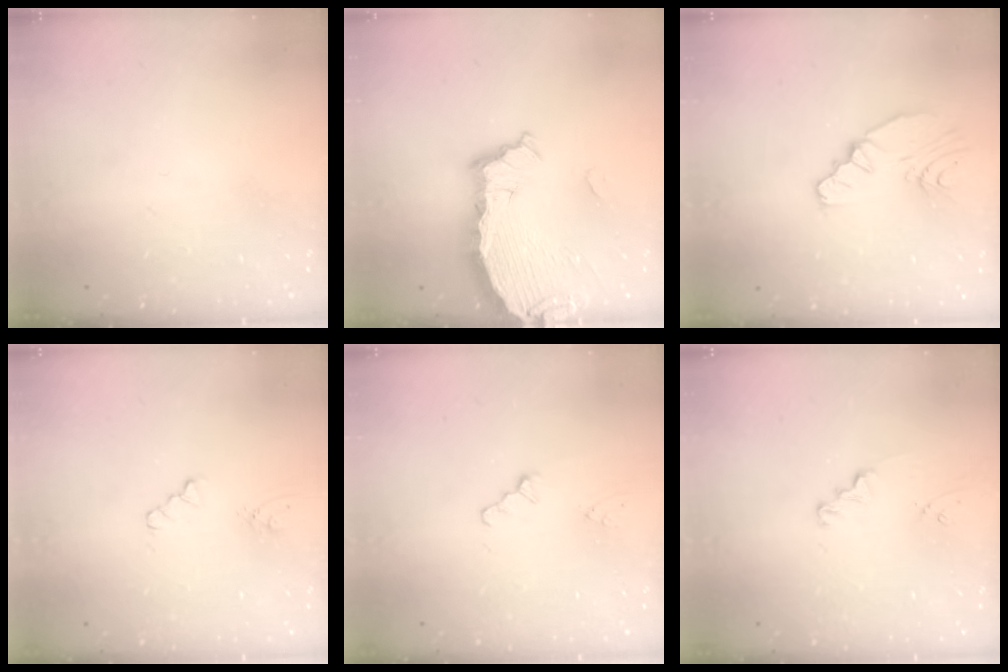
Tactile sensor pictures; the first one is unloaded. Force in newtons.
{"total": 7.2, "press": 7.1, "slide": 0.8}
{"total": 7.3, "press": 5.9, "slide": 4.4}
{"total": 3.2, "press": 3.2, "slide": 0.5}
{"total": 0.0}
{"total": 1.5, "press": 1.5, "slide": 0.1}